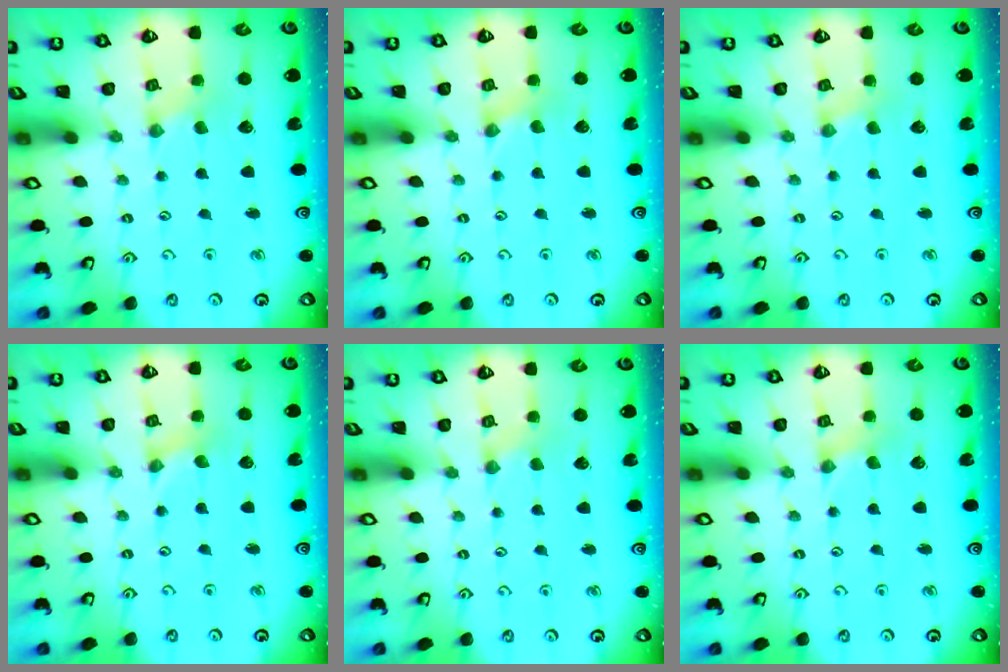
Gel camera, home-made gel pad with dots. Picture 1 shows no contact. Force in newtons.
{"total": 0.0}
{"total": 1.8, "press": 1.7, "slide": 0.4}
{"total": 0.0}
{"total": 0.0}
{"total": 0.8, "press": 0.8, "slide": 0.2}